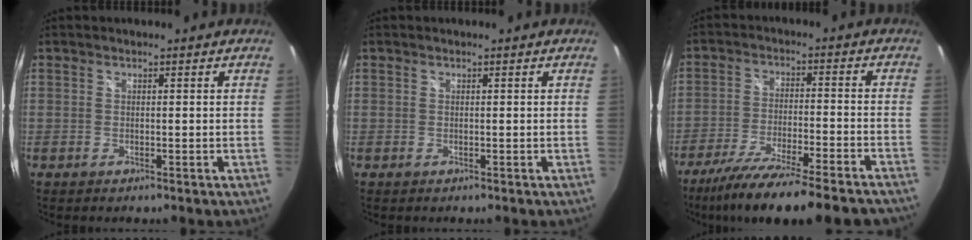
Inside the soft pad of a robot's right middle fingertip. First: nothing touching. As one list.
[{"total": 0.0}, {"total": 20.3, "force": [-17.2, 1.8, 10.7], "torque": [-0.198, -0.050, -0.262]}]